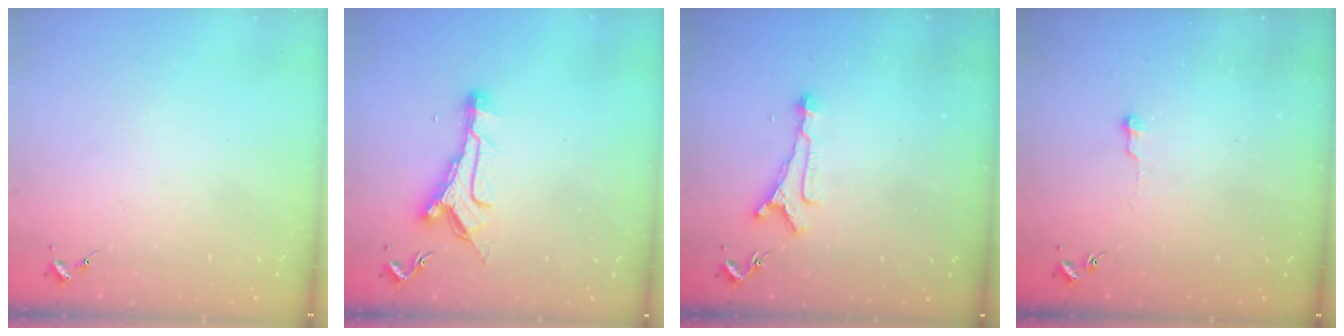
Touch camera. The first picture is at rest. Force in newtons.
{"total": 10.8, "press": 10.8, "slide": 0.3}
{"total": 6.6, "press": 6.6, "slide": 0.5}
{"total": 3.6, "press": 3.6, "slide": 0.3}